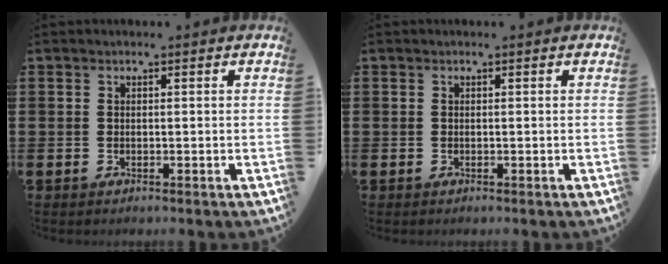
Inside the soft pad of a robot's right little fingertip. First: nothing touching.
{"total": 0.0}